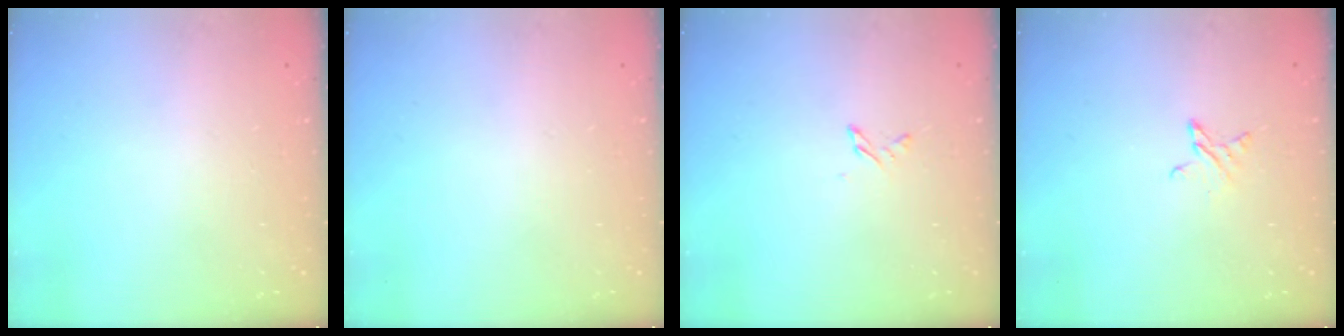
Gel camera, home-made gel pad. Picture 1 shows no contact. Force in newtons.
{"total": 0.0}
{"total": 2.6, "press": 2.6, "slide": 0.3}
{"total": 4.1, "press": 4.1, "slide": 0.4}